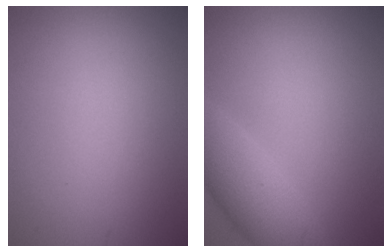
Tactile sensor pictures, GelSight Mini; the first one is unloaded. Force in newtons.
{"total": 4.5, "press": 4.5, "slide": 0.3}